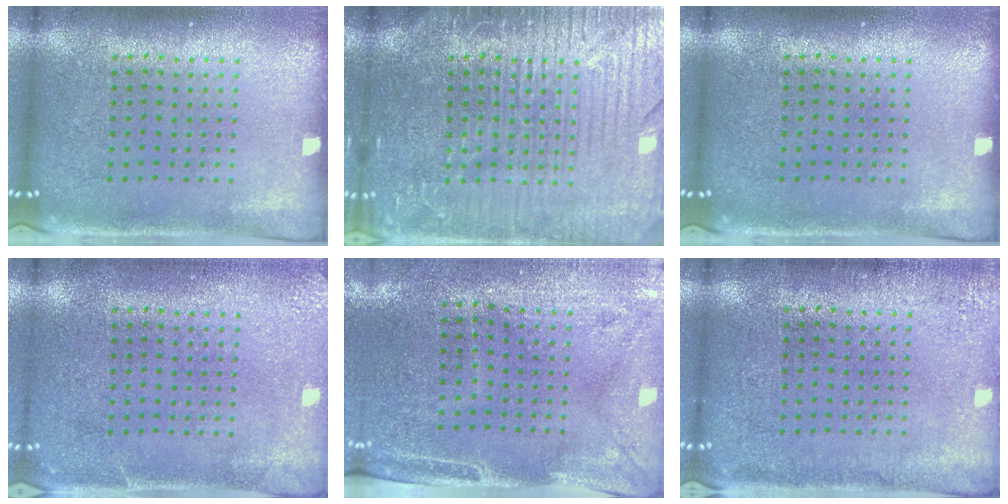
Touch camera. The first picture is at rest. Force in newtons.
{"total": 7.2, "press": 7.1, "slide": 0.9}
{"total": 0.0}
{"total": 2.7, "press": 2.6, "slide": 0.2}
{"total": 2.9, "press": 2.5, "slide": 1.6}
{"total": 2.0, "press": 2.0, "slide": 0.3}